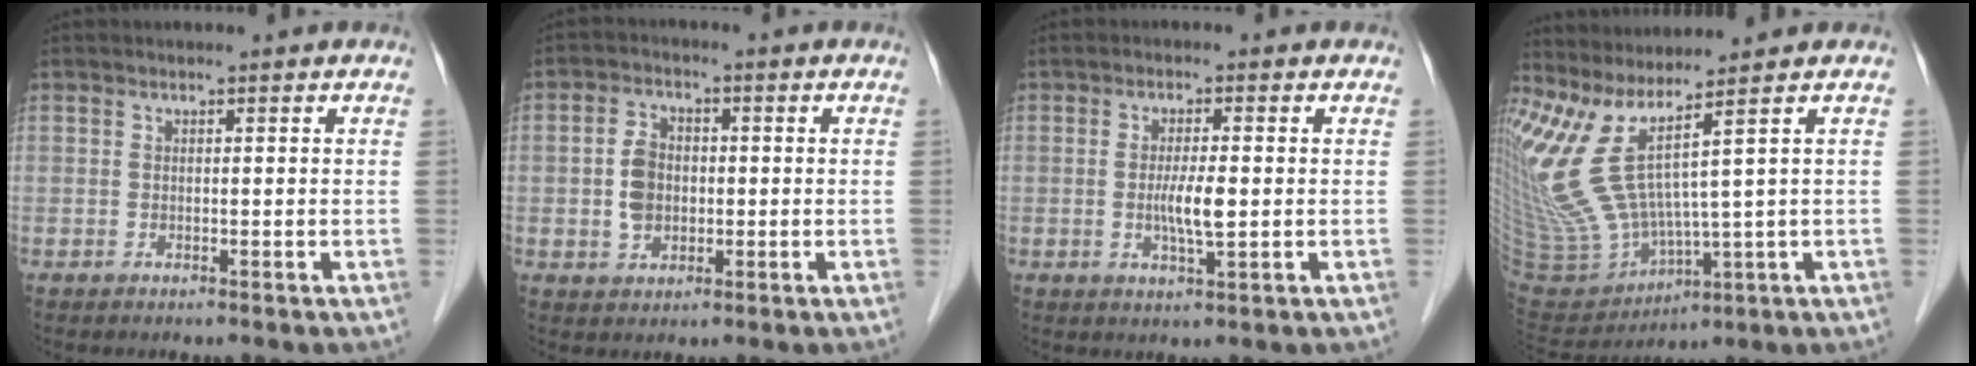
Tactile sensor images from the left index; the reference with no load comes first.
{"total": 5.1, "force": [-0.4, 3.7, 3.4], "torque": [-0.077, 0.010, -0.007]}
{"total": 4.4, "force": [-0.3, 0.4, 4.4], "torque": [-0.083, -0.007, -0.005]}
{"total": 13.1, "force": [6.9, -0.1, 11.2], "torque": [-0.258, -0.024, 0.151]}